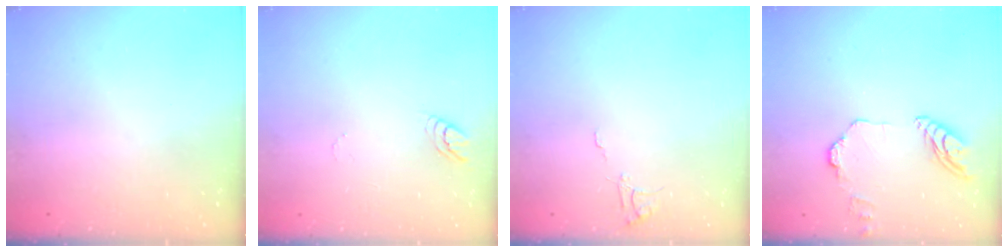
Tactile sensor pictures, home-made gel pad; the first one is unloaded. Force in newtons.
{"total": 3.9, "press": 3.9, "slide": 0.3}
{"total": 4.6, "press": 4.6, "slide": 0.4}
{"total": 10.4, "press": 10.4, "slide": 0.7}